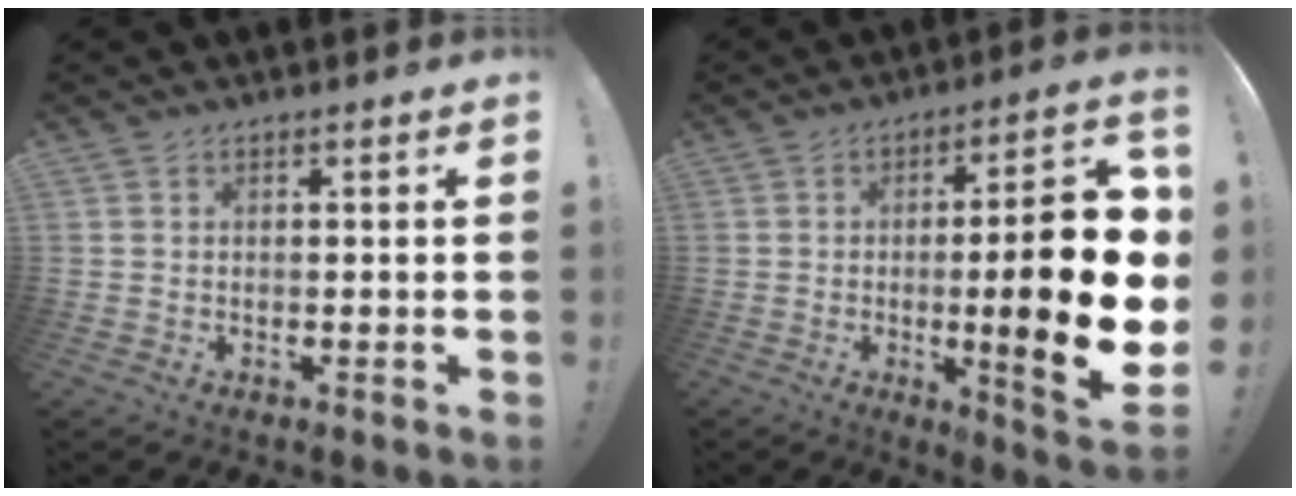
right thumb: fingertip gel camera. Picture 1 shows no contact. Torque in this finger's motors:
{"motor_torque": [0.23, 1.30, 2.17, -0.62, 0.10]}